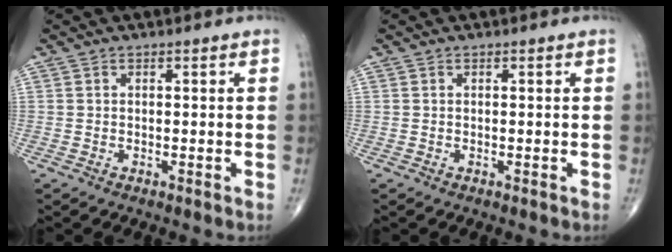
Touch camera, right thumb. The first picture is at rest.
{"total": 0.0}